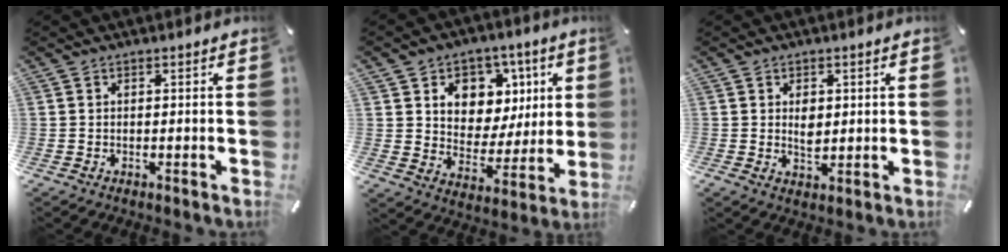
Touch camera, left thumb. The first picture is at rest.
{"total": 9.9, "force": [3.2, 9.1, 2.2], "torque": [-0.027, -0.035, 0.063]}
{"total": 3.5, "force": [0.7, 2.2, 2.6], "torque": [-0.038, -0.001, 0.008]}